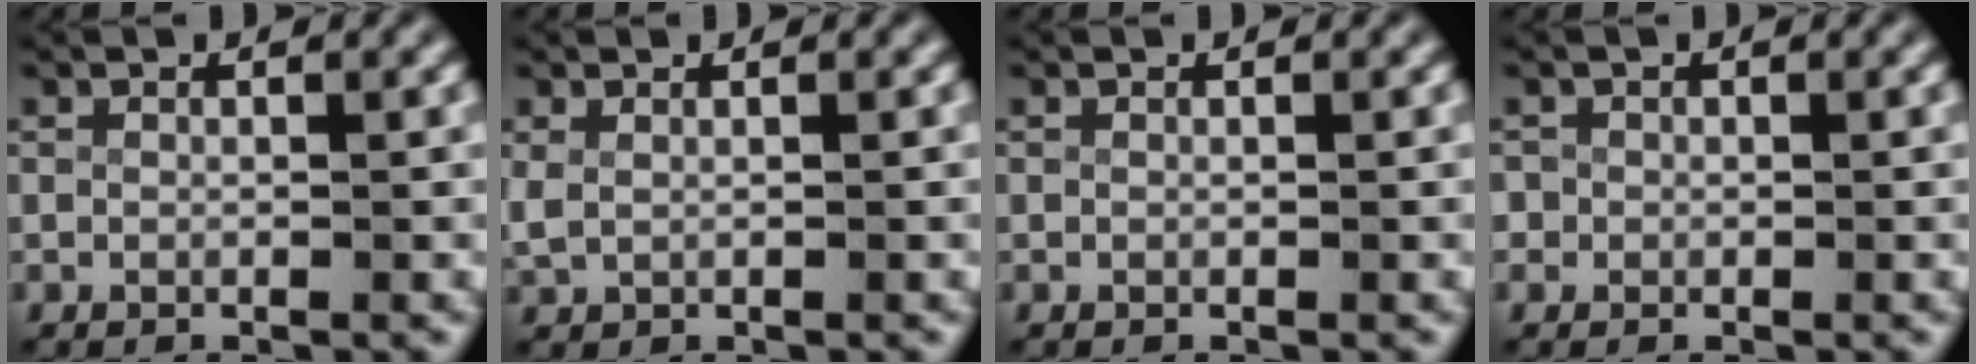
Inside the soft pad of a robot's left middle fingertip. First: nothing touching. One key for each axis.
{"total": 1.3, "fx": 0.4, "fy": 0.9, "fz": 0.8, "tx": -0.032, "ty": -0.005, "tz": 0.017}
{"total": 0.0}
{"total": 1.4, "fx": 0.0, "fy": 1.4, "fz": 0.2, "tx": -0.013, "ty": -0.007, "tz": -0.001}